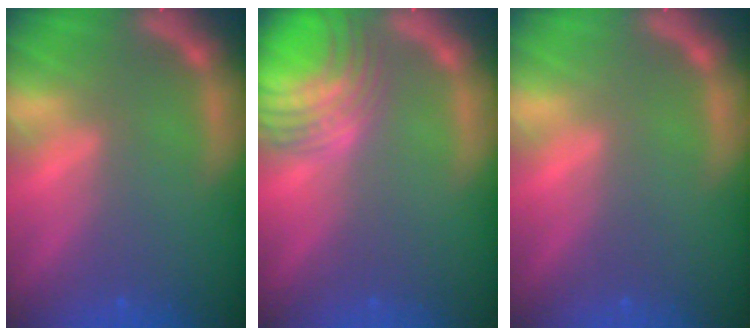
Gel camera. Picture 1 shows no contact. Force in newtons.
{"total": 8.1}
{"total": 0.0}